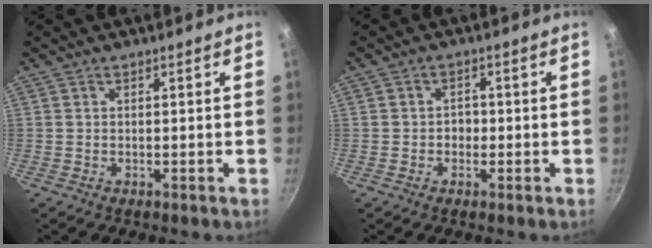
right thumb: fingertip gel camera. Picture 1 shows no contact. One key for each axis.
{"total": 2.1, "fx": -0.6, "fy": 1.7, "fz": 1.0, "tx": 0.000, "ty": 0.008, "tz": -0.012}